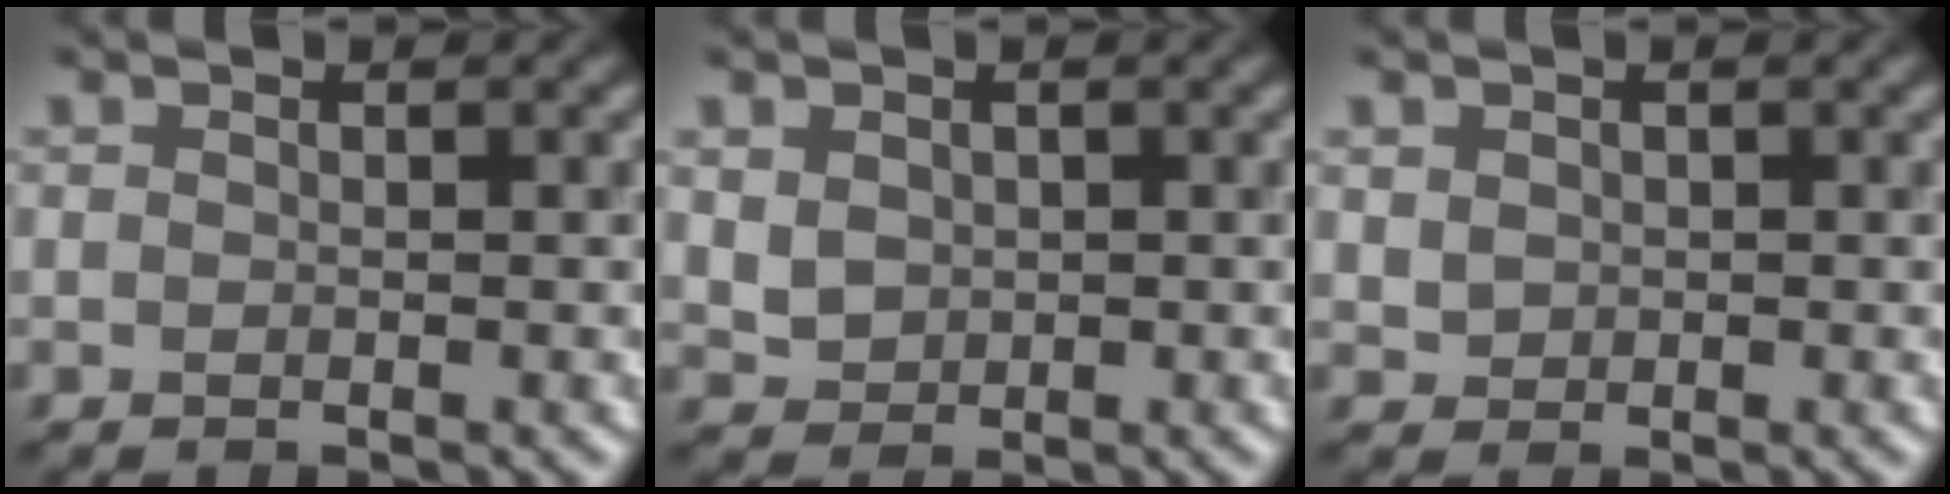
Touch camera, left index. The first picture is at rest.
{"total": 2.8, "force": [0.8, 2.4, 1.3], "torque": [-0.032, 0.011, 0.016]}
{"total": 1.3, "force": [0.3, 1.2, 0.4], "torque": [-0.007, -0.003, 0.009]}